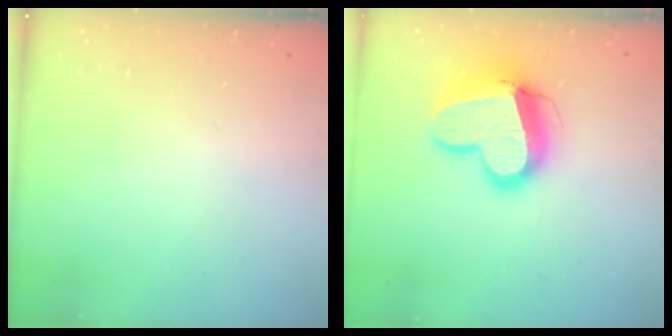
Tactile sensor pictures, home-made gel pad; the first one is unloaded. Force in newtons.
{"total": 16.2, "press": 16.0, "slide": 2.1}